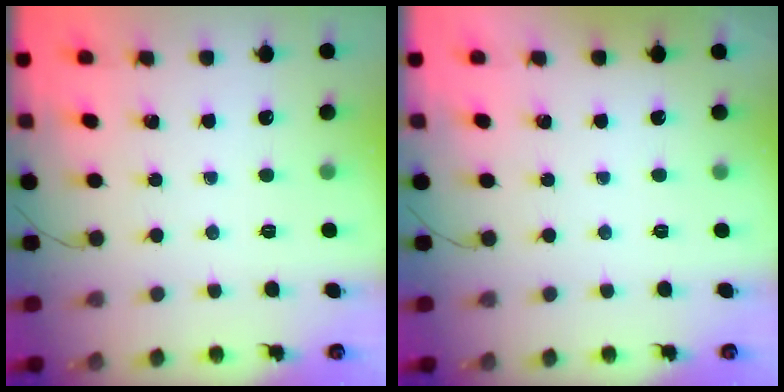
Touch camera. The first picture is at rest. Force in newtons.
{"total": 1.8, "press": 1.7, "slide": 0.3}